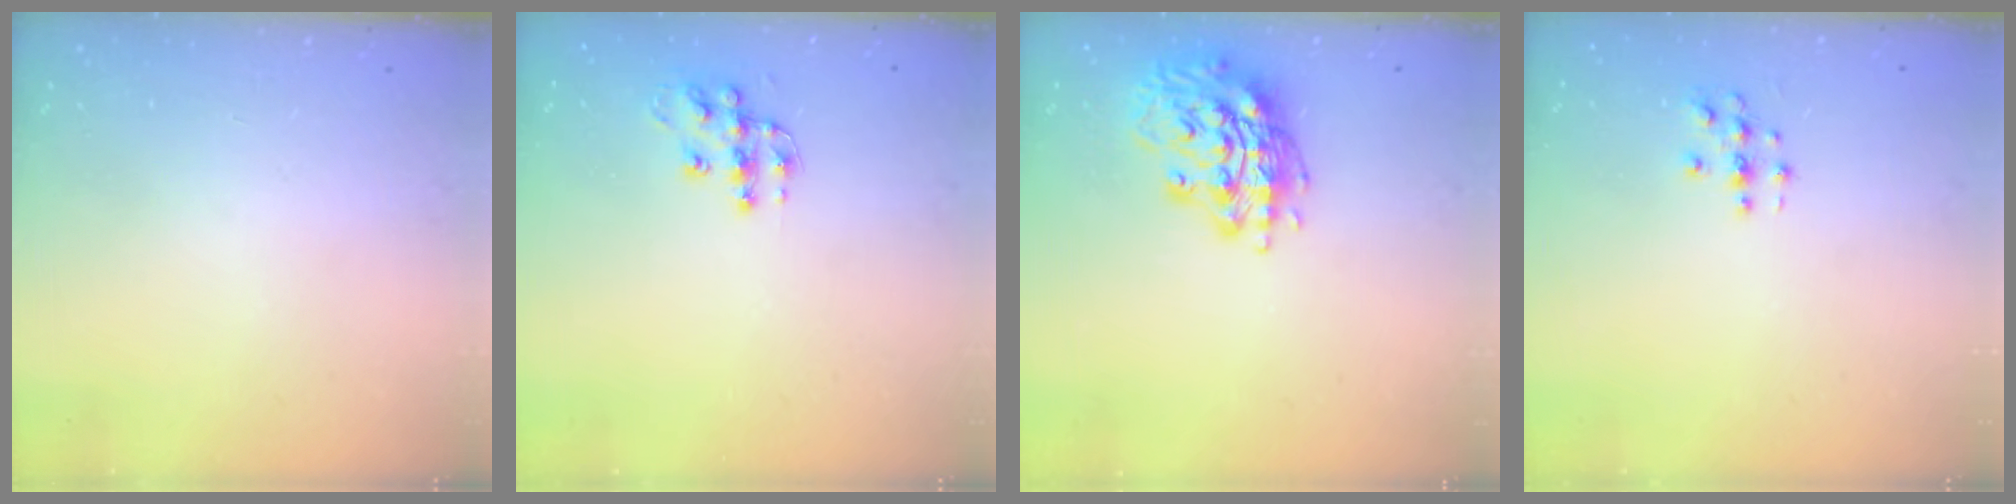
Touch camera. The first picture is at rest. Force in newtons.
{"total": 10.7, "press": 10.7, "slide": 0.6}
{"total": 16.3, "press": 16.1, "slide": 2.8}
{"total": 2.8, "press": 2.8, "slide": 0.3}